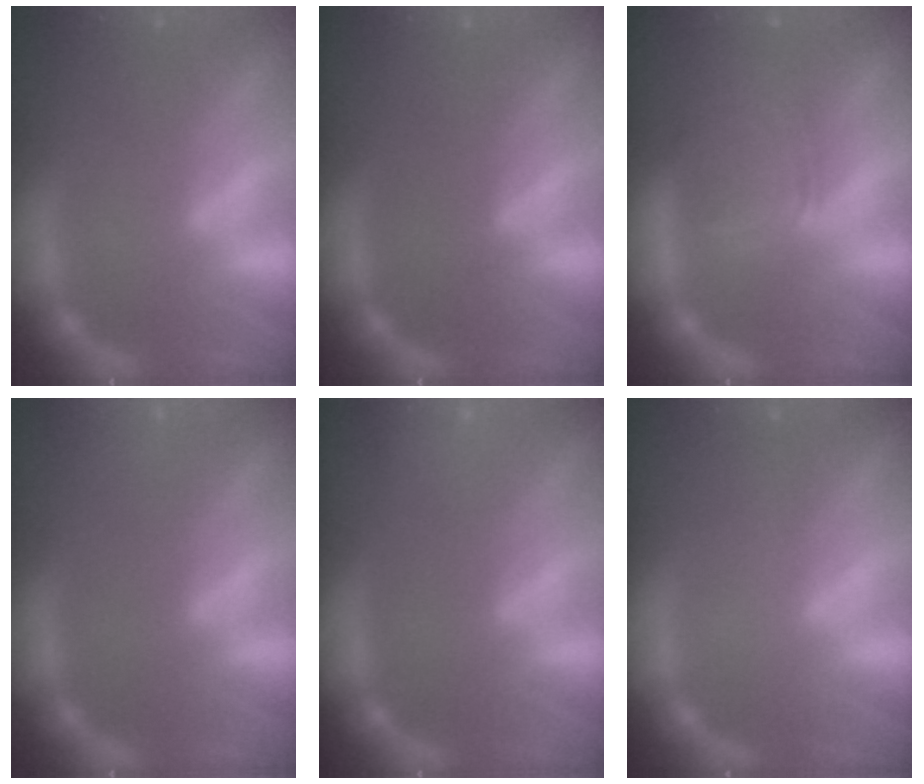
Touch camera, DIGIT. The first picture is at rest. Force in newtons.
{"total": 0.0}
{"total": 6.0}
{"total": 0.9}
{"total": 3.5}
{"total": 1.0}